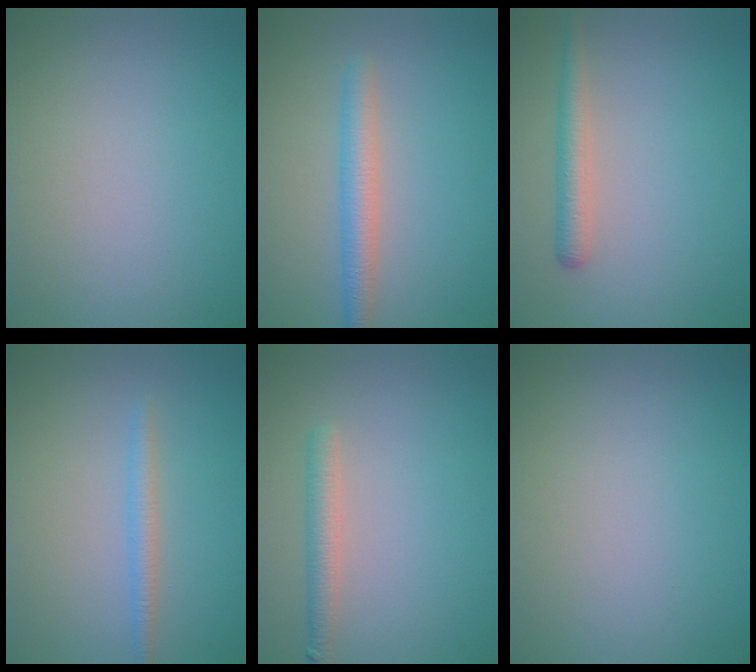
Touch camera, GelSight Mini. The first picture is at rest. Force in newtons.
{"total": 2.9, "press": 2.9, "slide": 0.1}
{"total": 2.2, "press": 2.2, "slide": 0.1}
{"total": 1.6, "press": 1.6, "slide": 0.0}
{"total": 2.2, "press": 2.2, "slide": 0.1}
{"total": 0.0}